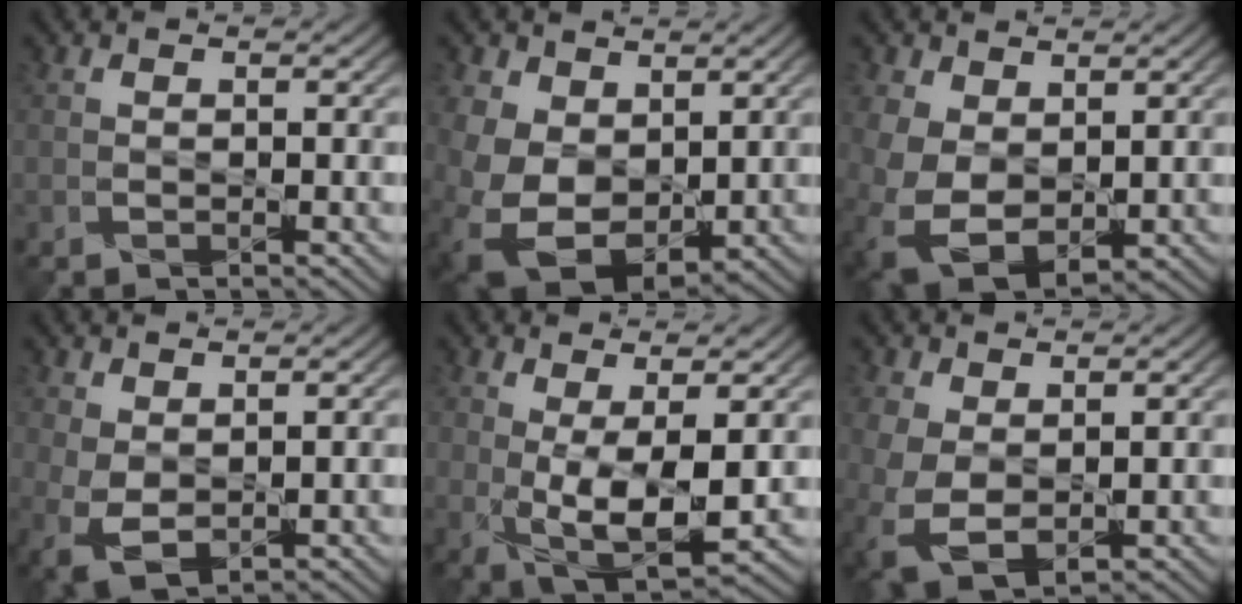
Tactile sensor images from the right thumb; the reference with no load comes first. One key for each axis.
{"total": 11.6, "fx": 1.0, "fy": 8.4, "fz": 7.9, "tx": -0.202, "ty": -0.027, "tz": 0.028}
{"total": 8.9, "fx": 0.3, "fy": 6.2, "fz": 6.3, "tx": -0.180, "ty": -0.017, "tz": 0.007}
{"total": 4.0, "fx": 0.2, "fy": 2.3, "fz": 3.2, "tx": -0.088, "ty": -0.003, "tz": 0.005}
{"total": 8.1, "fx": 0.3, "fy": 3.0, "fz": 7.6, "tx": -0.153, "ty": -0.010, "tz": 0.010}
{"total": 6.4, "fx": -0.7, "fy": 4.1, "fz": 4.9, "tx": -0.137, "ty": -0.012, "tz": -0.015}